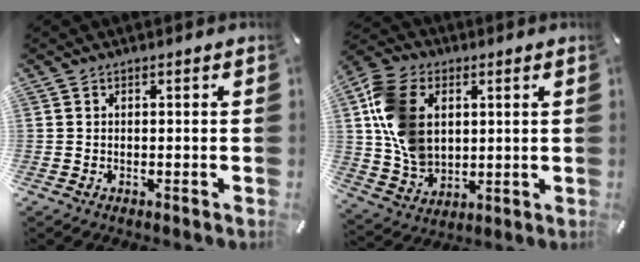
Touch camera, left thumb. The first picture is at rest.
{"total": 14.3, "force": [2.8, 11.0, 8.8], "torque": [-0.201, 0.013, 0.053]}